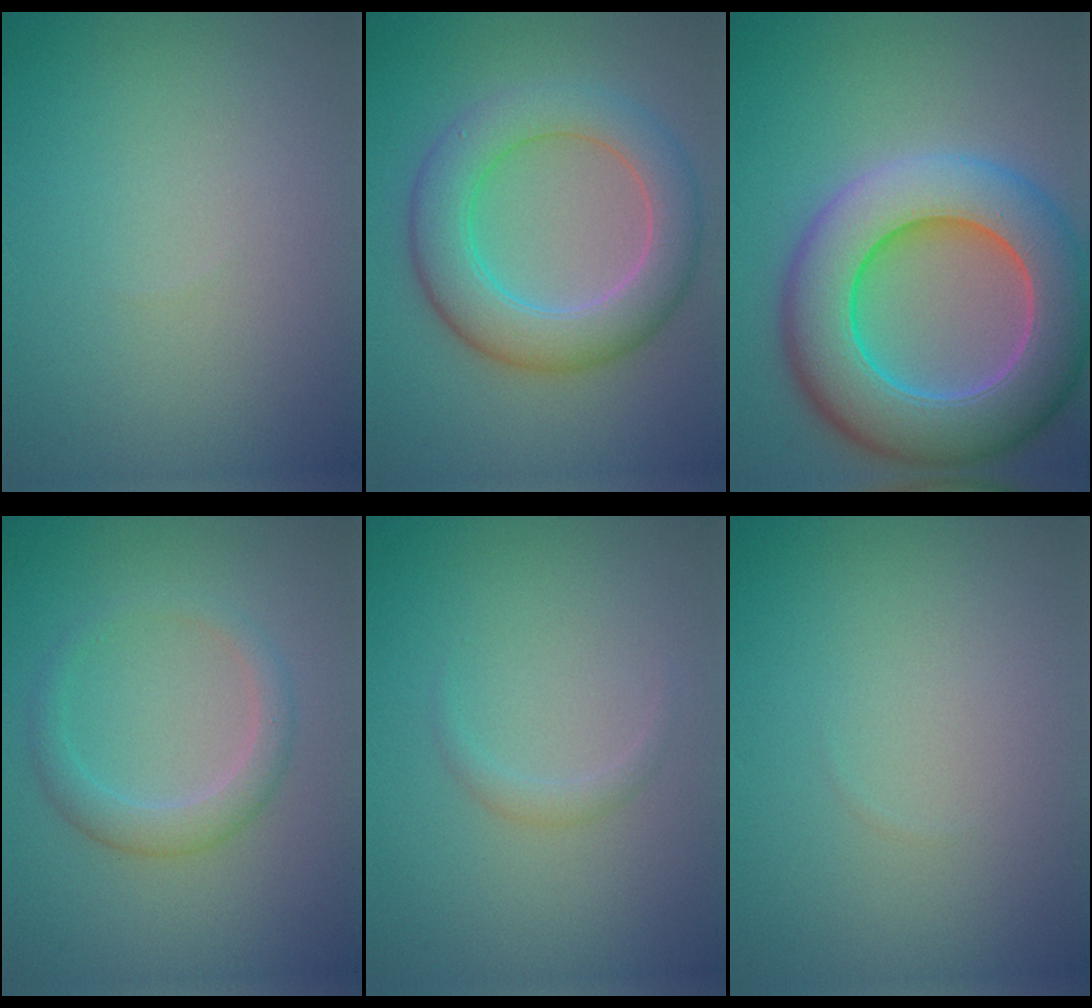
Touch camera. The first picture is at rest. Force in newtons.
{"total": 6.6, "press": 6.6, "slide": 0.4}
{"total": 11.8, "press": 11.7, "slide": 0.9}
{"total": 2.5, "press": 2.5, "slide": 0.2}
{"total": 0.8, "press": 0.8, "slide": 0.0}
{"total": 0.0}